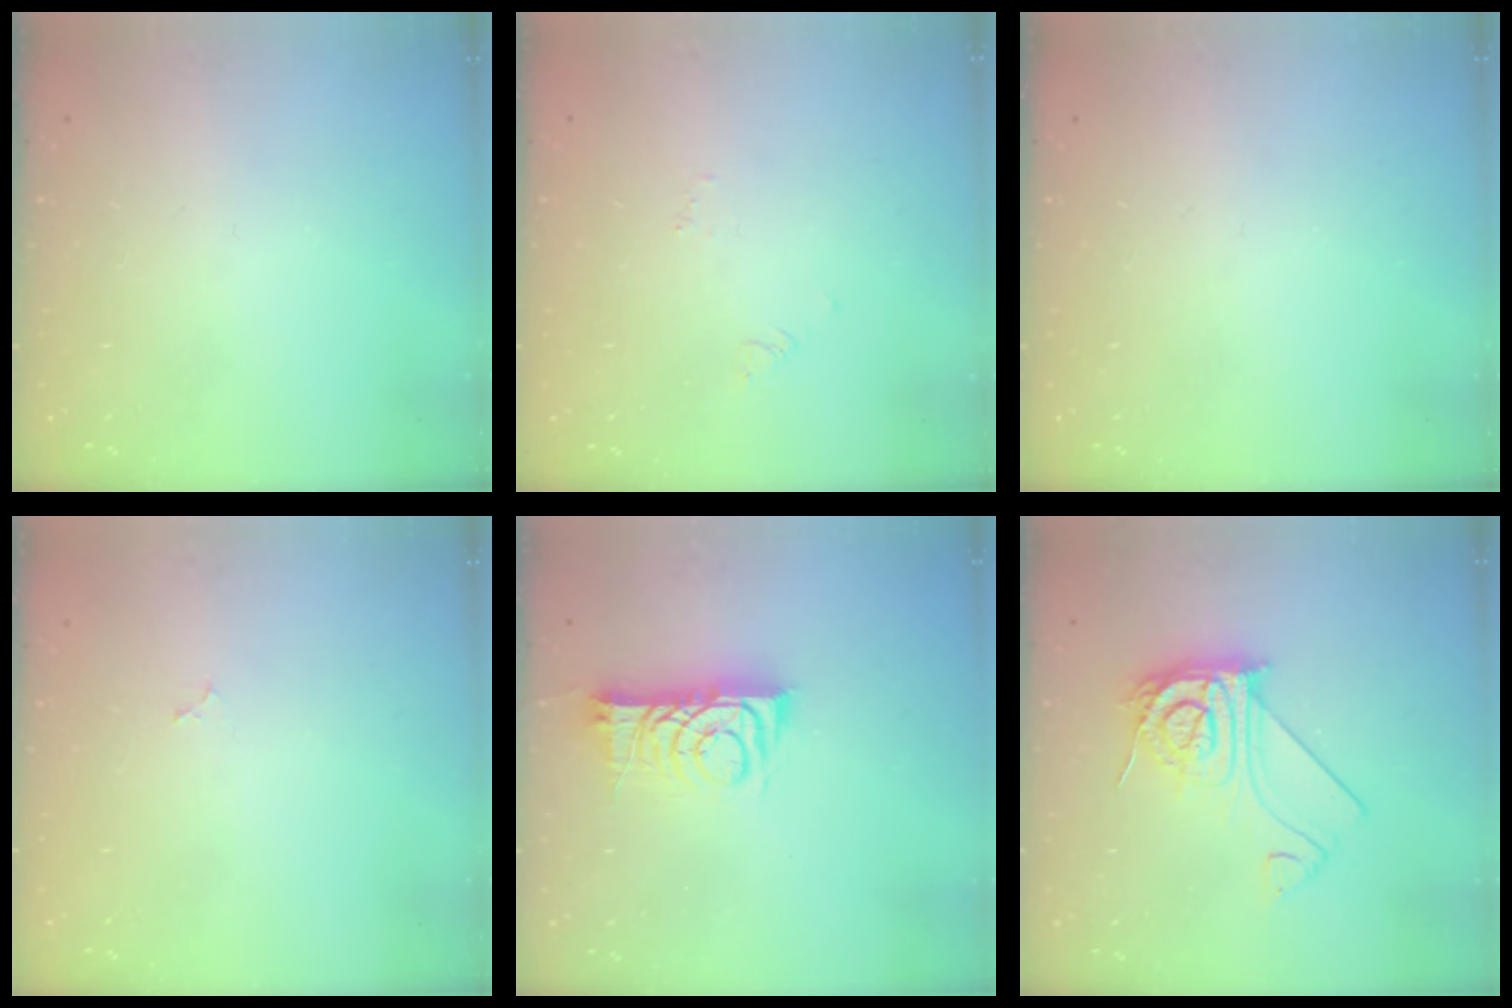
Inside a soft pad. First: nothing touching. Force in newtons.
{"total": 2.7, "press": 2.7, "slide": 0.2}
{"total": 0.0}
{"total": 2.3, "press": 2.3, "slide": 0.2}
{"total": 9.2, "press": 9.2, "slide": 0.1}
{"total": 13.7, "press": 13.6, "slide": 1.2}